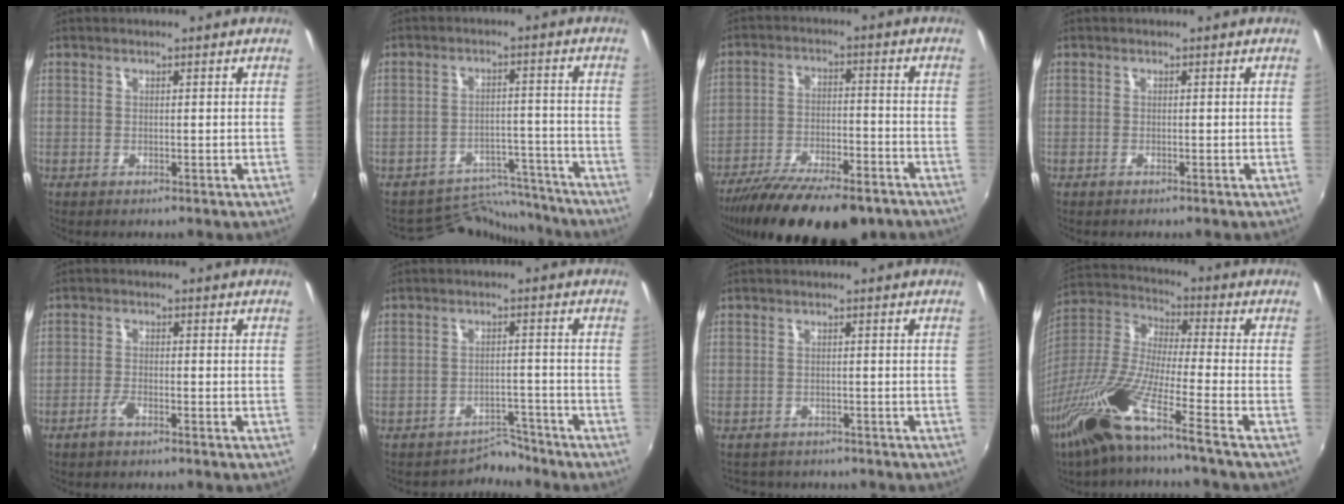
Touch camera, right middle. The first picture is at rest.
{"total": 11.2, "force": [-10.8, 2.9, 0.5], "torque": [-0.017, 0.029, -0.153]}
{"total": 21.0, "force": [-16.2, 6.1, 11.9], "torque": [-0.225, -0.046, -0.247]}
{"total": 0.6, "force": [-0.5, -0.1, 0.4], "torque": [-0.005, -0.001, -0.011]}
{"total": 2.6, "force": [-2.0, 0.5, 1.6], "torque": [-0.047, 0.000, -0.042]}
{"total": 4.5, "force": [-4.2, 1.3, -0.9], "torque": [0.016, 0.014, -0.063]}
{"total": 5.0, "force": [-4.3, 2.1, 1.2], "torque": [-0.028, -0.011, -0.061]}
{"total": 17.7, "force": [-12.4, -0.4, 12.6], "torque": [-0.248, -0.037, -0.246]}